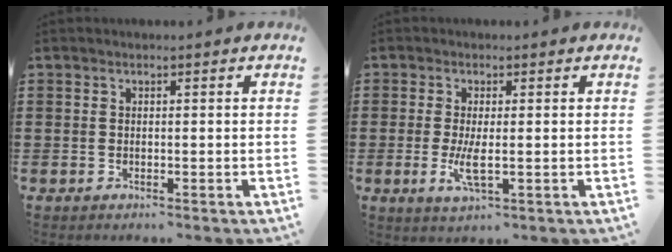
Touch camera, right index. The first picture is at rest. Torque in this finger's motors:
{"motor_torque": [0.87, -0.05, 0.38, 0.14]}